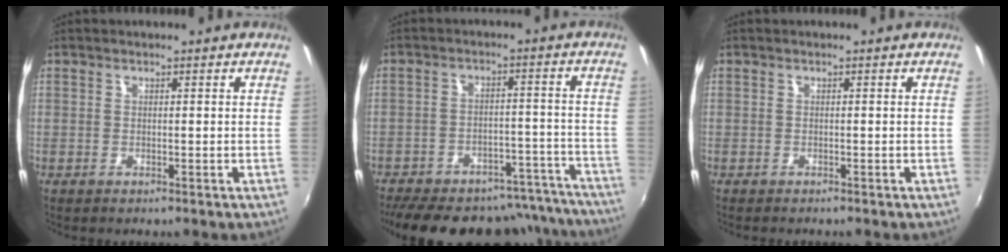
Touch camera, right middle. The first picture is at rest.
{"total": 22.9, "force": [-20.5, 7.7, 6.6], "torque": [-0.123, 0.049, -0.252]}
{"total": 0.7, "force": [-0.7, 0.1, 0.2], "torque": [-0.005, -0.003, -0.012]}